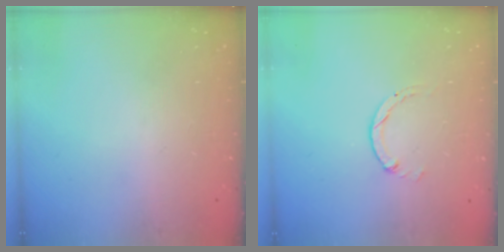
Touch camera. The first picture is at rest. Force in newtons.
{"total": 0.7, "press": 0.7, "slide": 0.2}